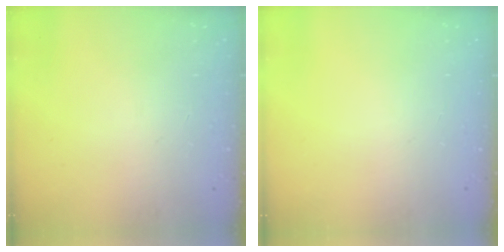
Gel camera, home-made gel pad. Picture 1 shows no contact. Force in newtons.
{"total": 0.0}